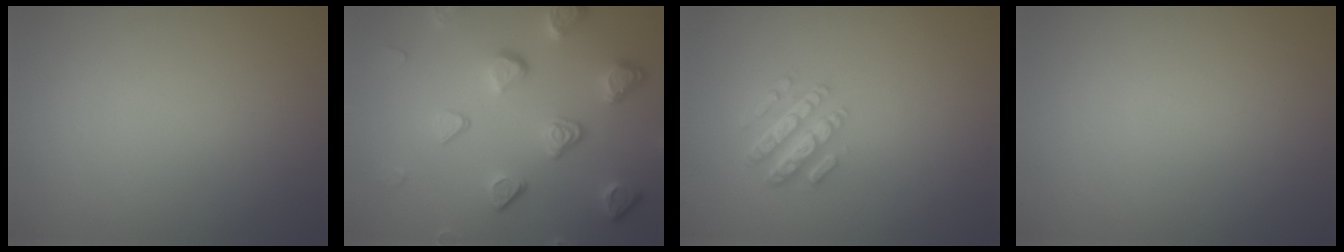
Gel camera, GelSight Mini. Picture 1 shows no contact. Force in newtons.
{"total": 5.1, "press": 3.8, "slide": 3.4}
{"total": 4.3, "press": 3.2, "slide": 2.9}
{"total": 0.0}